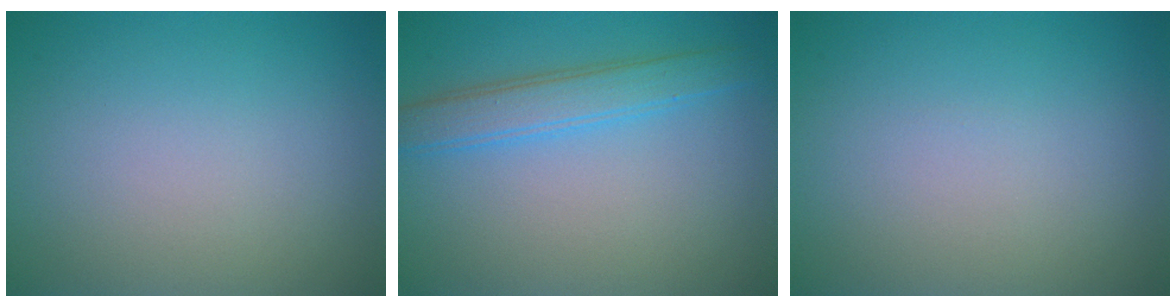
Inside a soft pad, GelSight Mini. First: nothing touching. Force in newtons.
{"total": 4.4, "press": 4.4, "slide": 0.2}
{"total": 0.0}